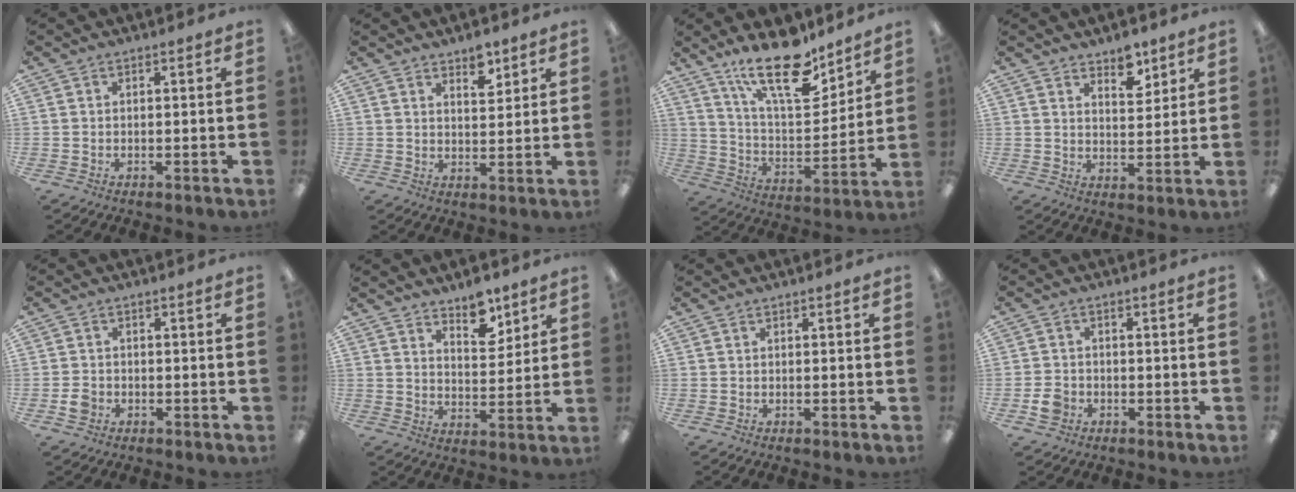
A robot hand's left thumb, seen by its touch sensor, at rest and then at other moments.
{"total": 5.0, "force": [4.0, 2.2, 2.2], "torque": [-0.011, -0.028, 0.065]}
{"total": 20.1, "force": [14.2, 7.5, 12.0], "torque": [-0.198, -0.085, 0.243]}
{"total": 6.0, "force": [4.9, 2.6, 2.2], "torque": [-0.007, -0.038, 0.082]}
{"total": 2.8, "force": [-0.9, 2.3, 1.2], "torque": [-0.018, 0.005, -0.015]}
{"total": 8.1, "force": [6.5, 3.5, 3.4], "torque": [-0.029, -0.044, 0.110]}
{"total": 0.0}
{"total": 3.6, "force": [-1.3, 3.0, 1.5], "torque": [-0.029, 0.004, -0.024]}